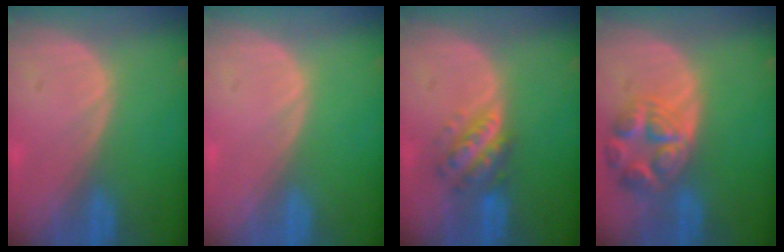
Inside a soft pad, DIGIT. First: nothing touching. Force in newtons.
{"total": 0.0}
{"total": 5.7, "press": 5.3, "slide": 2.3}
{"total": 7.8, "press": 7.0, "slide": 3.5}